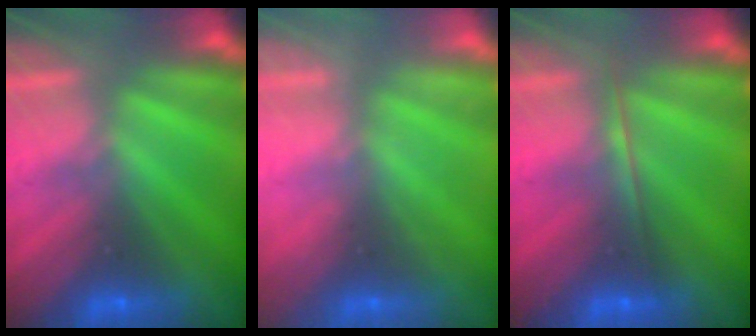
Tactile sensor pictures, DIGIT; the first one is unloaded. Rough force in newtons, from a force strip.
{"total": 2.1}
{"total": 1.7}